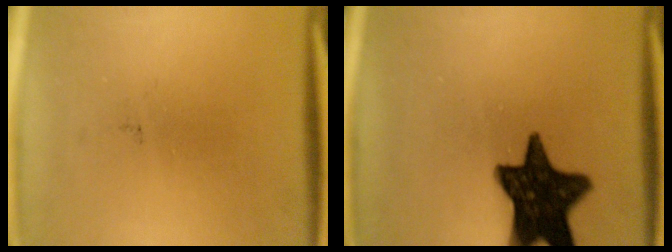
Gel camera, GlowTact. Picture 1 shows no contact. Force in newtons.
{"total": 15.1}